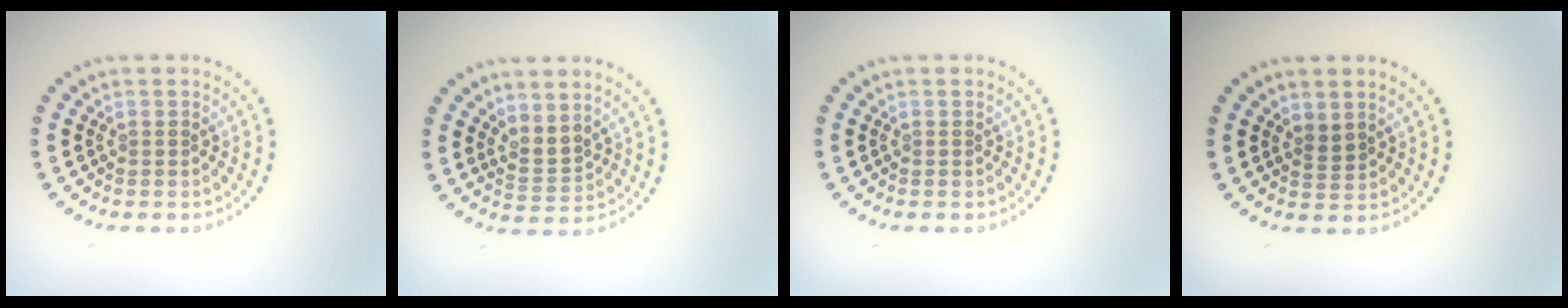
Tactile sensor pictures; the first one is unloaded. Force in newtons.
{"total": 2.0, "press": 1.6, "slide": 1.3}
{"total": 0.0}
{"total": 1.2, "press": 1.0, "slide": 0.7}